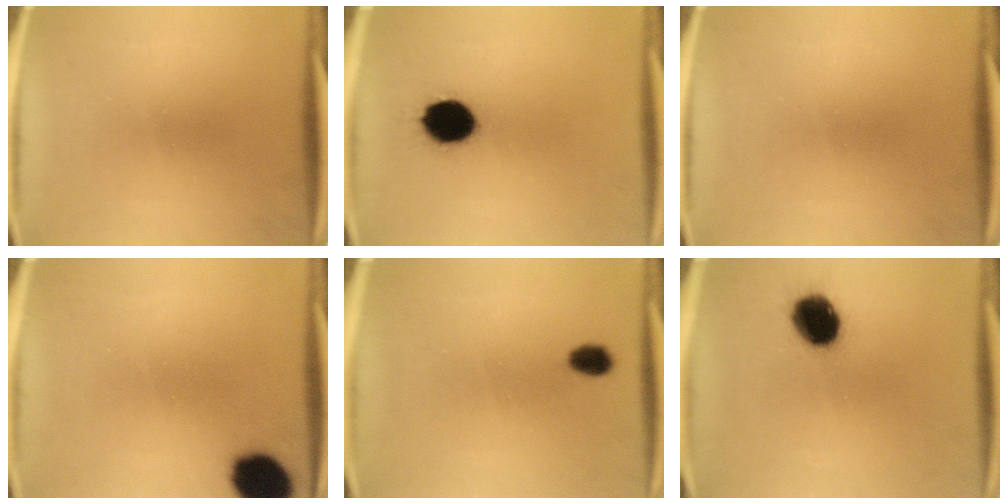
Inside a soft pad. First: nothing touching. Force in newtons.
{"total": 12.3}
{"total": 0.0}
{"total": 12.1}
{"total": 3.2}
{"total": 11.8}